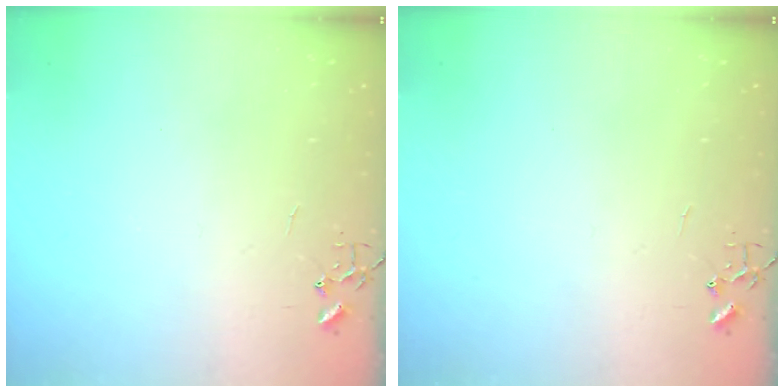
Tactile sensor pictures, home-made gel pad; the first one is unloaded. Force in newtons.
{"total": 0.0}